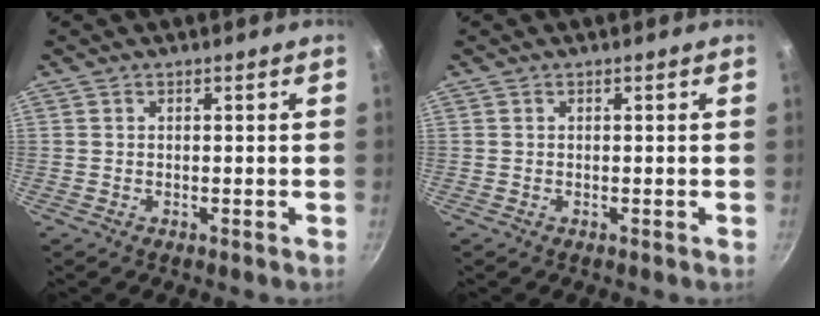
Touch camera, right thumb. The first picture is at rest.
{"total": 0.0}